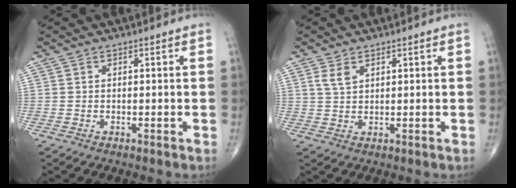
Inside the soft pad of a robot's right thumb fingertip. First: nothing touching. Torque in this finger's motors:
{"motor_torque": [0.01, 0.01, 0.18, 0.24, 0.01]}